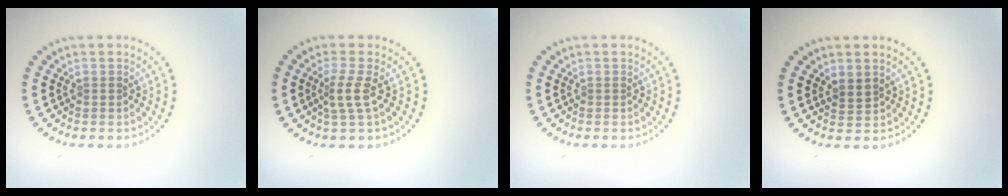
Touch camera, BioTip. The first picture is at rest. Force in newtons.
{"total": 2.2, "press": 1.5, "slide": 1.5}
{"total": 0.0}
{"total": 1.4, "press": 1.1, "slide": 0.8}